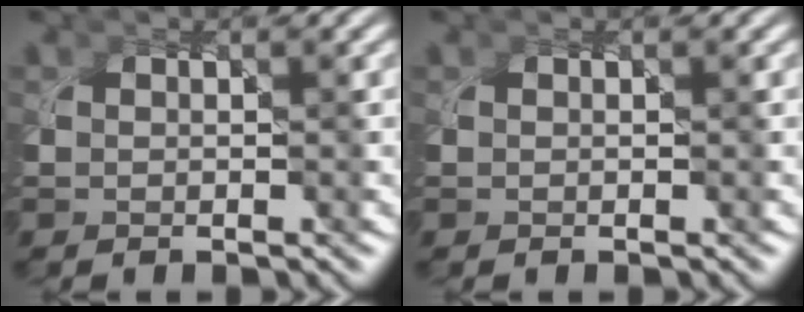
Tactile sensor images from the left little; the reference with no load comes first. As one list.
[{"total": 0.0}]